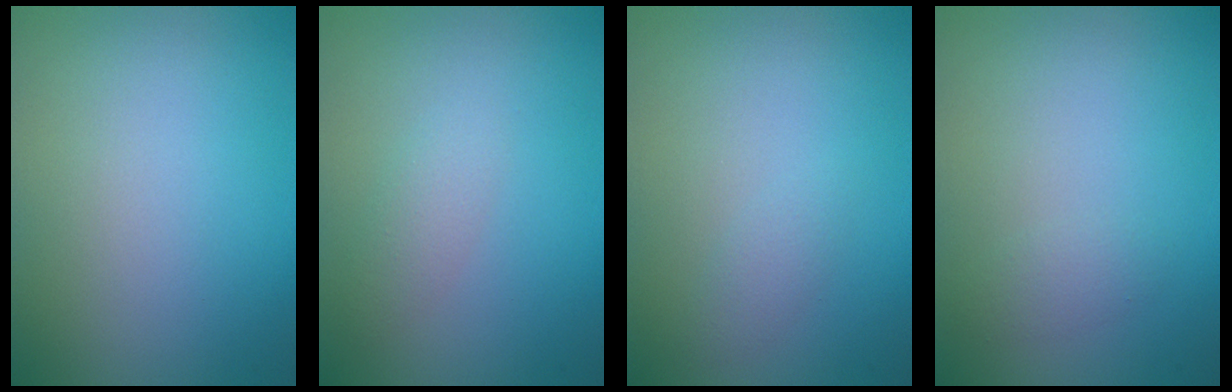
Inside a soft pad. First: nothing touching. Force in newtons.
{"total": 1.4, "press": 1.4, "slide": 0.1}
{"total": 1.0, "press": 1.0, "slide": 0.1}
{"total": 0.9, "press": 0.9, "slide": 0.0}